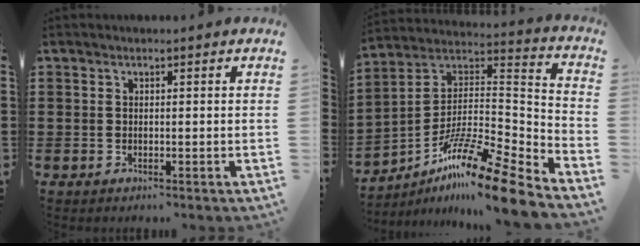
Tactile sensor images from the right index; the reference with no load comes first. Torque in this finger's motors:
{"motor_torque": [-1.07, 0.77, 0.14, 0.01]}